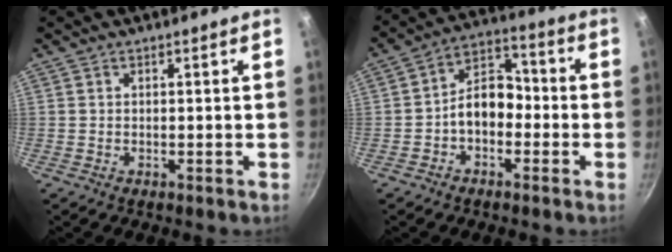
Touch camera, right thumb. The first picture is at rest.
{"total": 9.0, "force": [-2.1, 6.3, 6.1], "torque": [-0.059, 0.045, -0.050]}